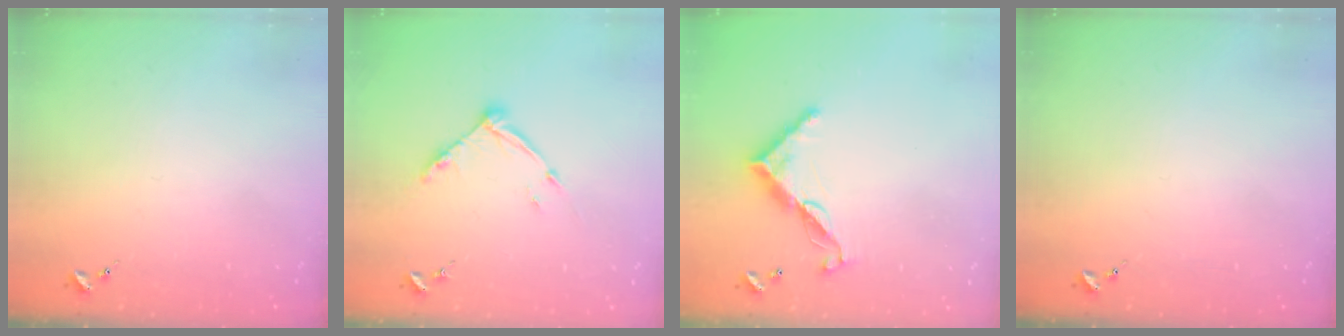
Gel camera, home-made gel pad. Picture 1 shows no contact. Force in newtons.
{"total": 9.0, "press": 9.0, "slide": 0.7}
{"total": 11.0, "press": 11.0, "slide": 0.4}
{"total": 0.0}